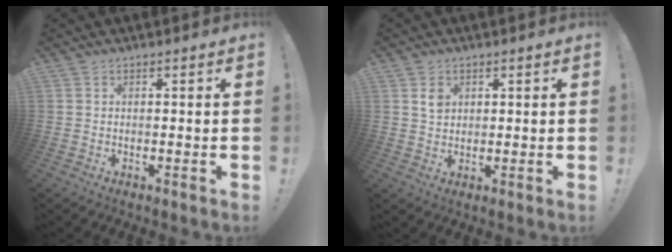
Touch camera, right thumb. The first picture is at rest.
{"total": 3.4, "force": [1.5, 2.6, 1.6], "torque": [-0.007, -0.008, 0.023]}